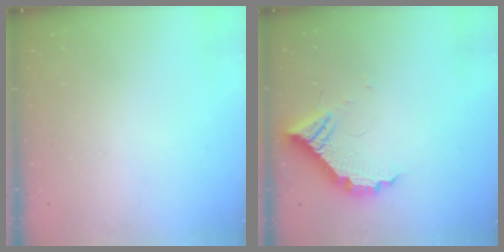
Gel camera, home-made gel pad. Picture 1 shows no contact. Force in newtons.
{"total": 11.5, "press": 11.4, "slide": 0.8}